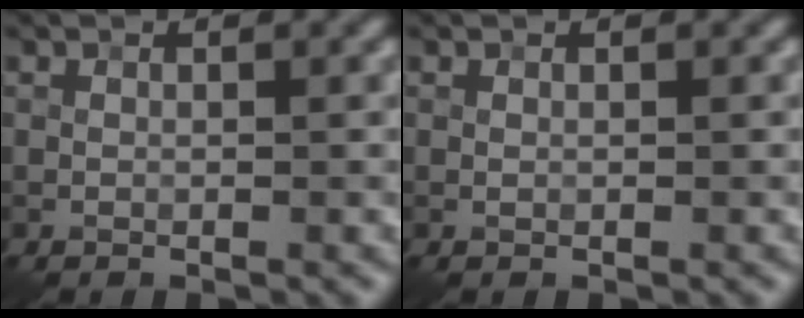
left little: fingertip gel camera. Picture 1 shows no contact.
{"total": 0.0}